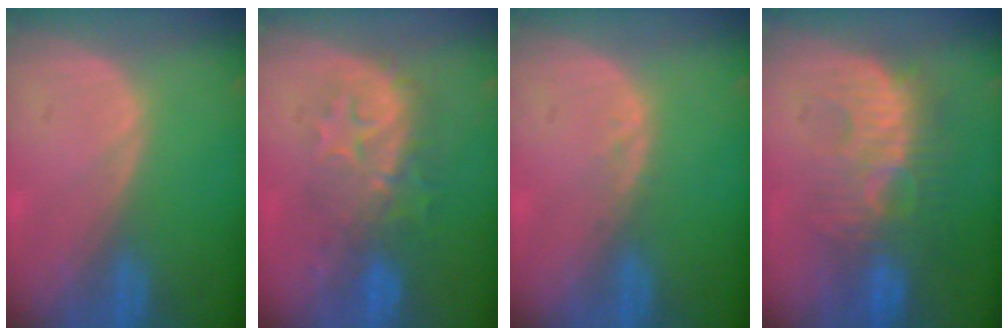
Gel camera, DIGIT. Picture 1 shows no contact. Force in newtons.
{"total": 8.5, "press": 8.4, "slide": 1.3}
{"total": 1.0, "press": 1.0, "slide": 0.2}
{"total": 9.0, "press": 8.9, "slide": 1.6}